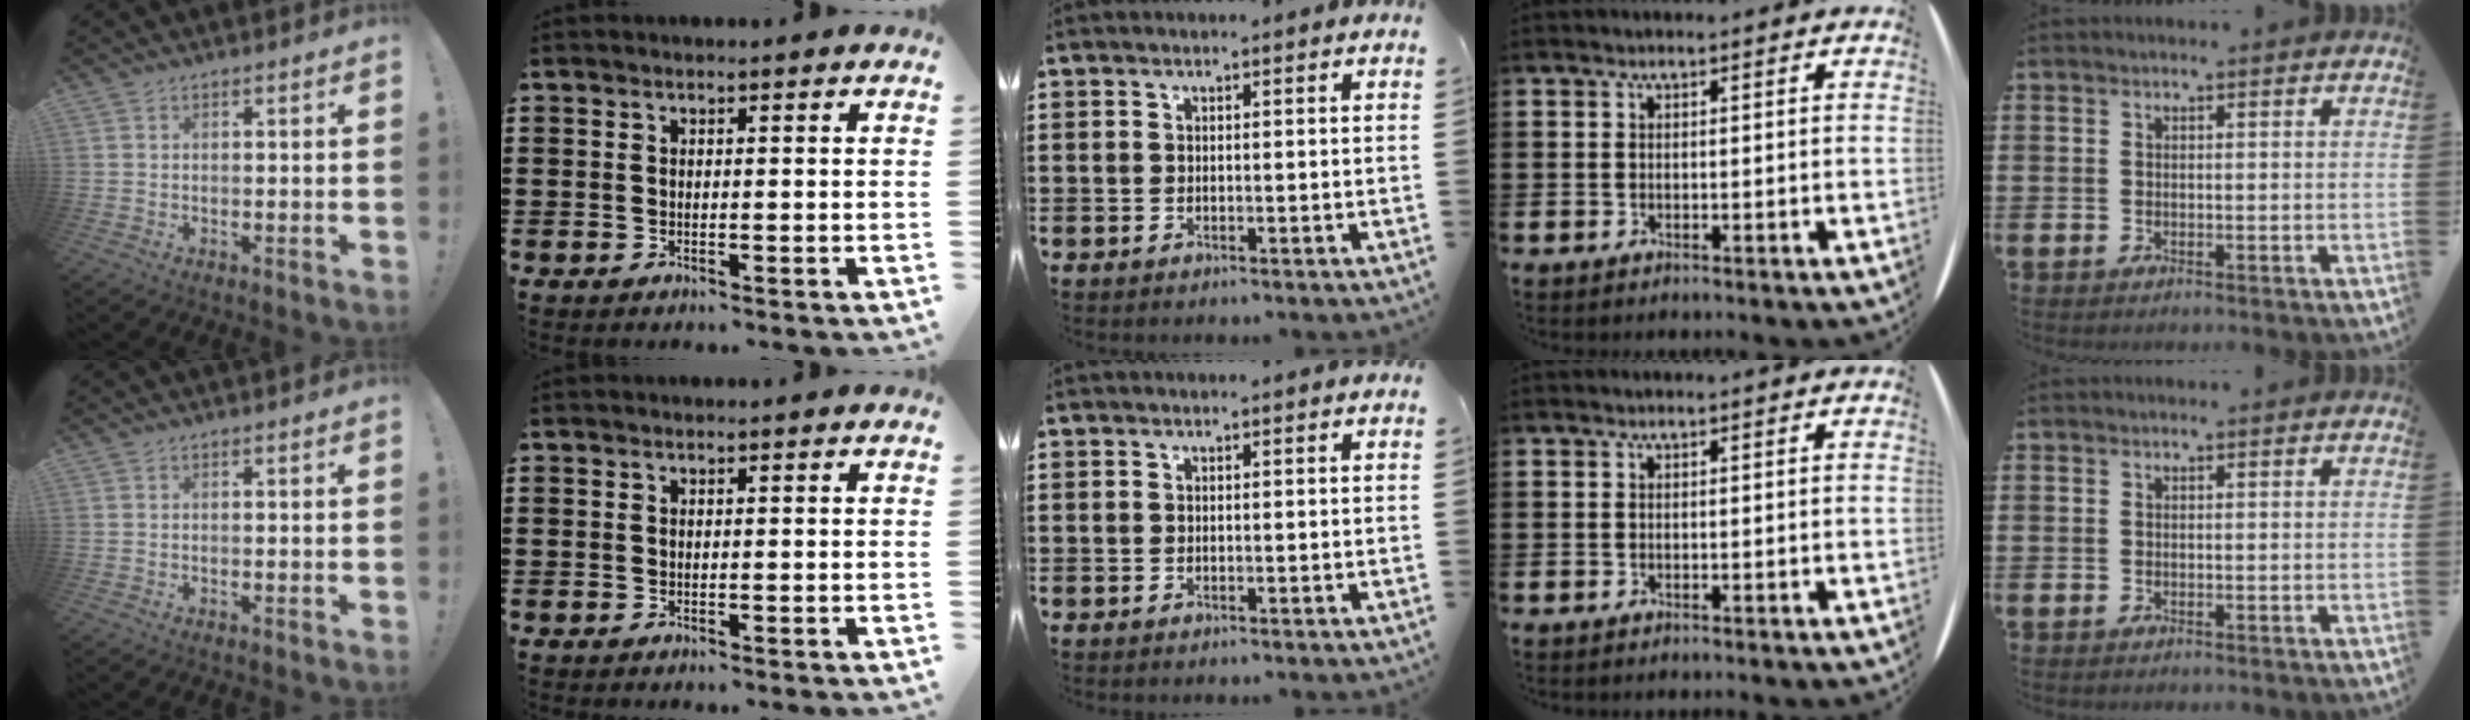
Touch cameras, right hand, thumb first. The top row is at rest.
{}